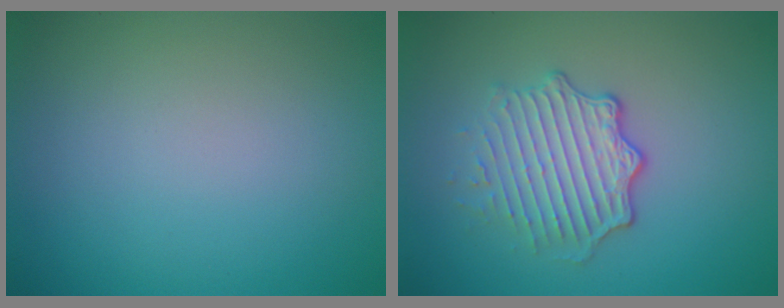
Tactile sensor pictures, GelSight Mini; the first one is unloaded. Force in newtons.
{"total": 4.5, "press": 3.2, "slide": 3.2}